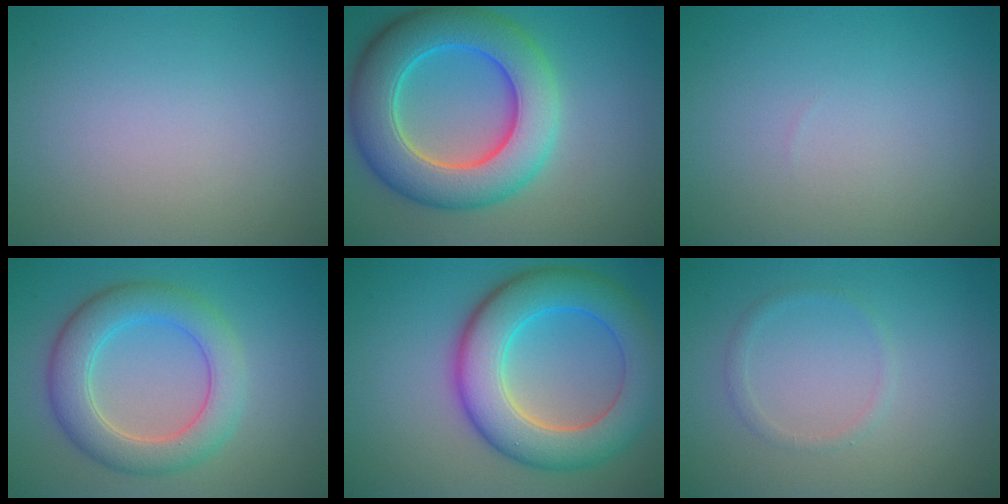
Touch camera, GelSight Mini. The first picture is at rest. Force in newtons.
{"total": 10.0, "press": 10.0, "slide": 0.4}
{"total": 0.0}
{"total": 5.8, "press": 5.8, "slide": 0.3}
{"total": 9.1, "press": 9.1, "slide": 0.3}
{"total": 1.0, "press": 1.0, "slide": 0.1}